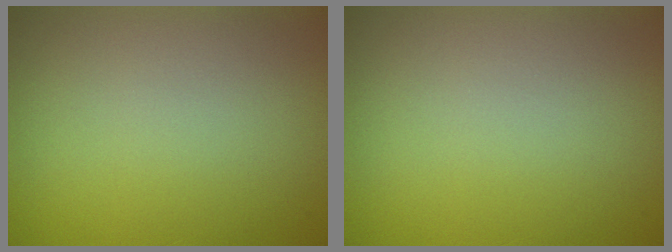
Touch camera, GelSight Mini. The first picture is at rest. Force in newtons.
{"total": 0.0}